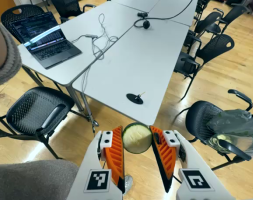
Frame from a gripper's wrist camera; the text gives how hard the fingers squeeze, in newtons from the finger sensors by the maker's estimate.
{"total": 9.5, "left": 9.4, "right": 9.7}